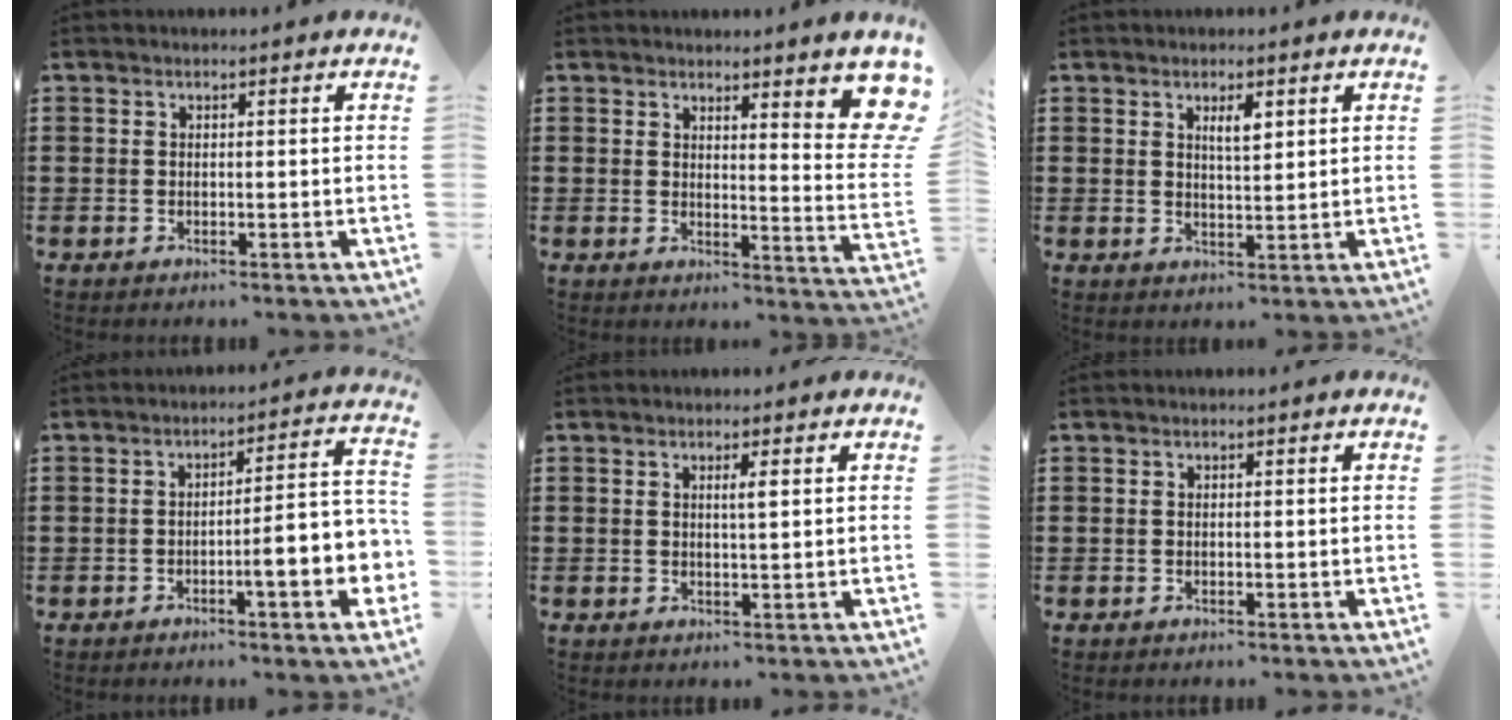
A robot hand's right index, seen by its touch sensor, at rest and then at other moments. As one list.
[{"total": 5.8, "force": [4.4, 0.6, 3.7], "torque": [-0.057, -0.026, 0.072]}, {"total": 2.7, "force": [1.3, 0.7, 2.3], "torque": [-0.040, 0.000, 0.019]}, {"total": 7.9, "force": [-2.5, 1.1, 7.4], "torque": [-0.106, -0.021, -0.046]}, {"total": 1.6, "force": [0.5, 0.0, 1.6], "torque": [-0.029, 0.002, 0.006]}, {"total": 0.0}]